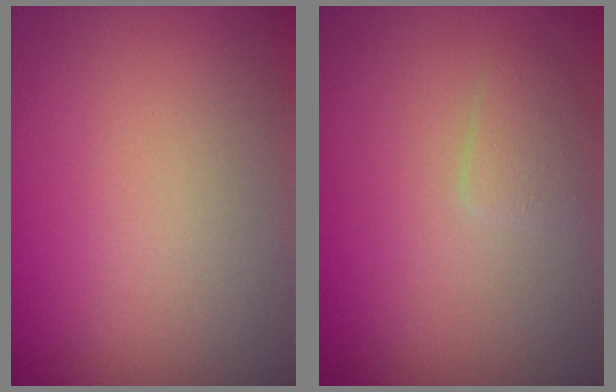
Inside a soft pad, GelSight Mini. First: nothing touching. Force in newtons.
{"total": 1.4, "press": 1.4, "slide": 0.0}